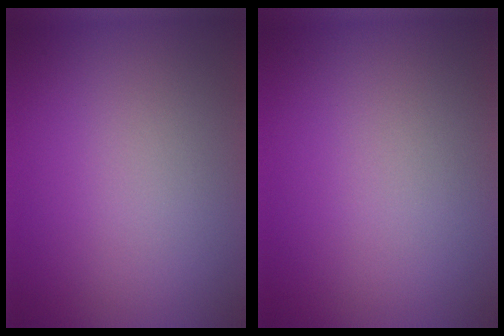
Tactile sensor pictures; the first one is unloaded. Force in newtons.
{"total": 0.0}